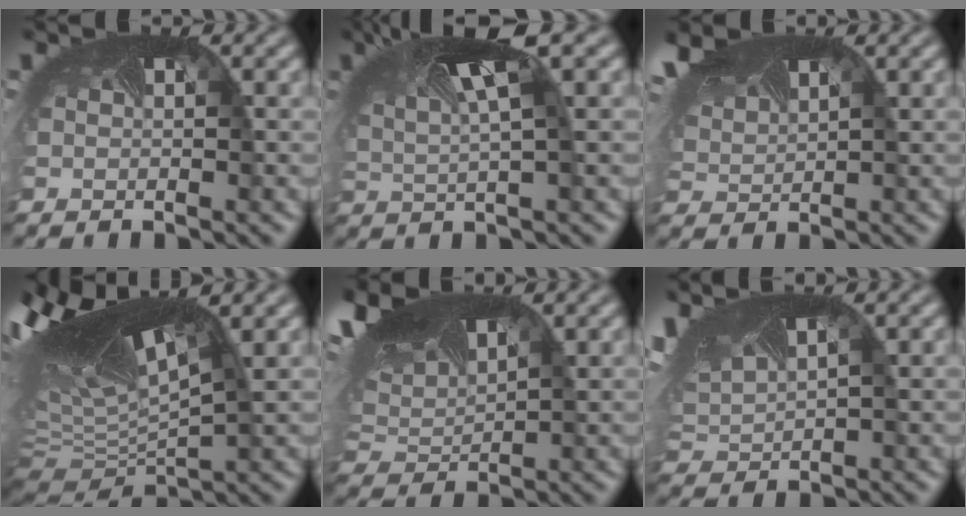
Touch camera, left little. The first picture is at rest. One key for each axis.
{"total": 5.8, "fx": 2.6, "fy": 1.5, "fz": 4.9, "tx": -0.107, "ty": 0.010, "tz": 0.050}
{"total": 6.5, "fx": 4.5, "fy": 2.9, "fz": 3.6, "tx": -0.100, "ty": 0.018, "tz": 0.082}
{"total": 14.5, "fx": 4.5, "fy": 6.4, "fz": 12.2, "tx": -0.235, "ty": 0.025, "tz": 0.088}
{"total": 9.4, "fx": 5.5, "fy": 4.3, "fz": 6.4, "tx": -0.139, "ty": 0.024, "tz": 0.090}
{"total": 6.3, "fx": 3.0, "fy": 3.0, "fz": 4.6, "tx": -0.112, "ty": 0.014, "tz": 0.058}